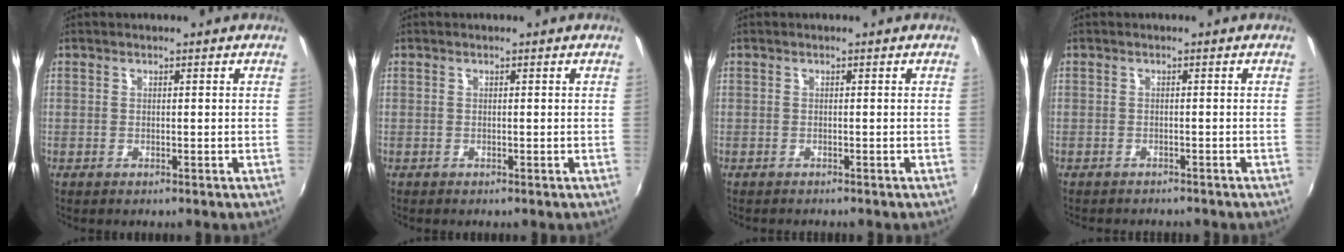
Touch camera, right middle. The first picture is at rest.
{"total": 0.0}
{"total": 0.8, "force": [-0.8, 0.2, 0.1], "torque": [-0.004, -0.004, -0.013]}
{"total": 2.7, "force": [-2.5, 0.7, 0.7], "torque": [-0.023, -0.008, -0.038]}